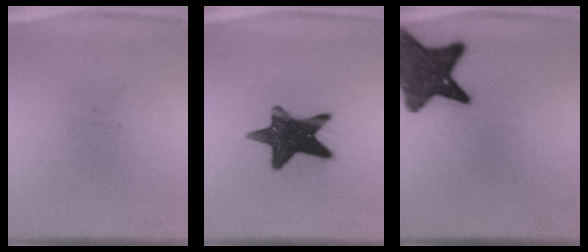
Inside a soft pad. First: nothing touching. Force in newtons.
{"total": 14.5}
{"total": 12.4}